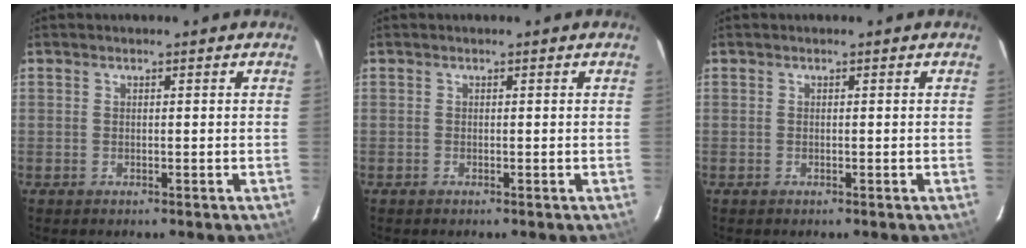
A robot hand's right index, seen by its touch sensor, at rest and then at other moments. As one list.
[{"total": 0.0}, {"total": 0.0}]